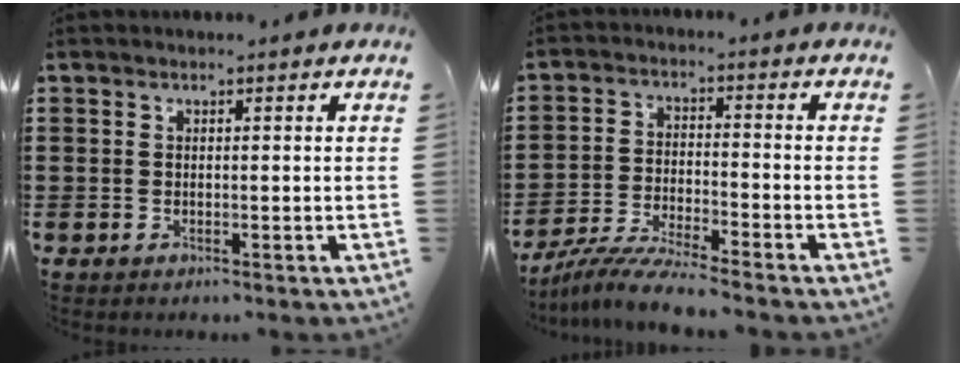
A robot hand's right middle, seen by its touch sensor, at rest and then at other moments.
{"total": 6.5, "force": [-6.2, -0.2, 2.1], "torque": [-0.042, -0.009, -0.121]}